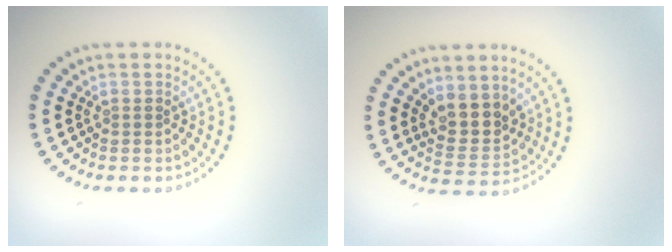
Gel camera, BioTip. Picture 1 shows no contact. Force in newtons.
{"total": 3.3, "press": 2.9, "slide": 1.7}